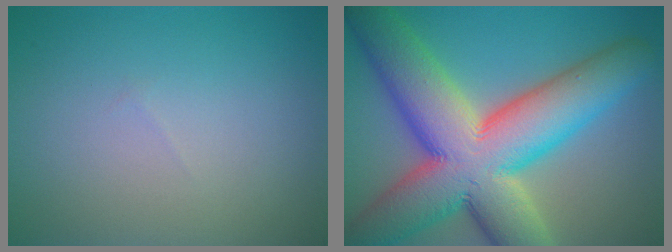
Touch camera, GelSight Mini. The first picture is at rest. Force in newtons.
{"total": 15.8, "press": 15.7, "slide": 1.0}